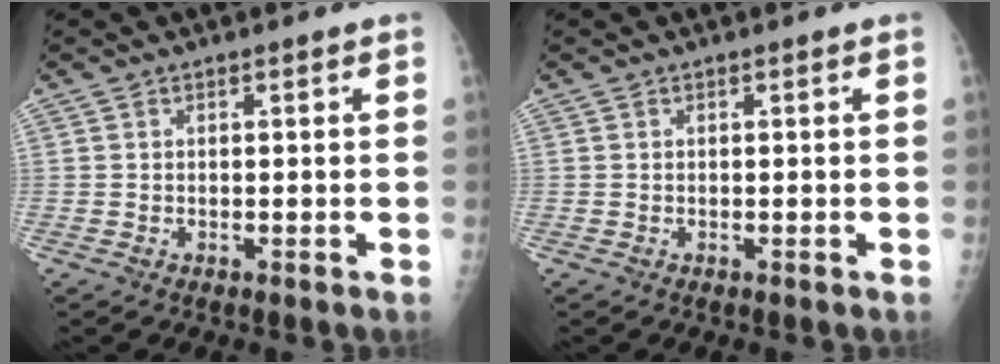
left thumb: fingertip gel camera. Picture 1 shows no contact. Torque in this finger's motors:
{"motor_torque": [-0.15, -0.06, 0.05, 0.03, -0.05]}